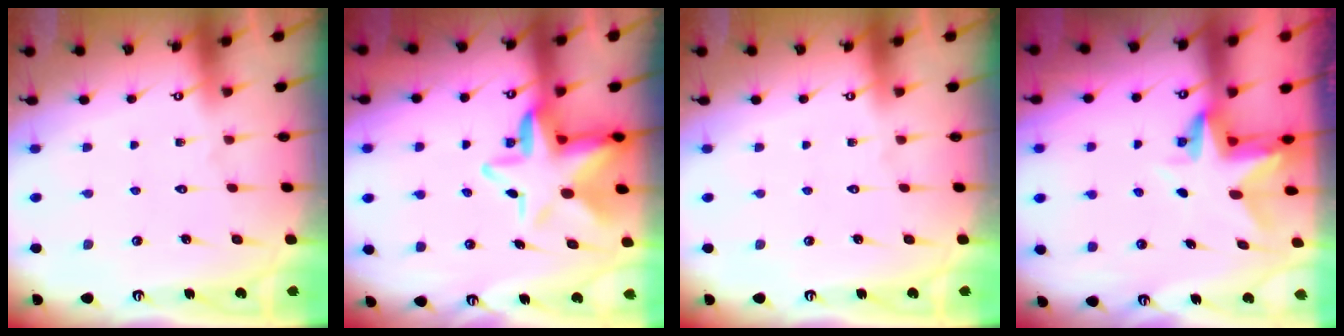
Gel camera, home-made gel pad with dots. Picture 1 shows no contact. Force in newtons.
{"total": 11.1, "press": 11.0, "slide": 1.8}
{"total": 0.0}
{"total": 4.3, "press": 4.3, "slide": 0.1}